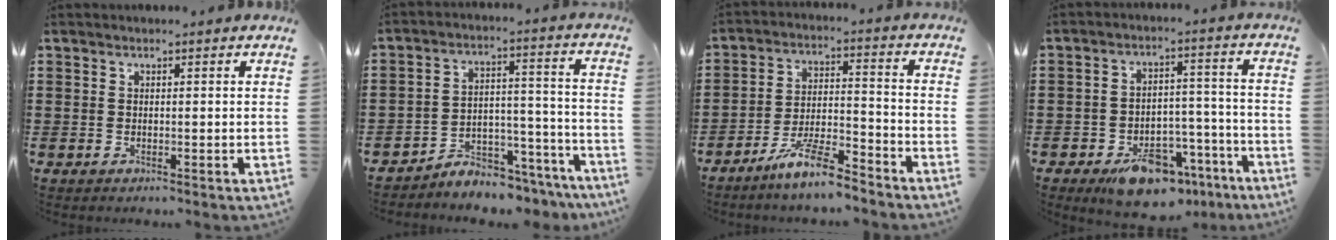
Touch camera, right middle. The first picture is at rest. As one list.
[{"total": 5.4, "force": [-5.3, 1.2, 0.7], "torque": [-0.013, 0.014, -0.105]}, {"total": 8.3, "force": [-7.0, 0.8, 4.5], "torque": [-0.094, 0.002, -0.133]}, {"total": 9.7, "force": [-7.3, 4.4, 4.7], "torque": [-0.064, 0.040, -0.125]}]